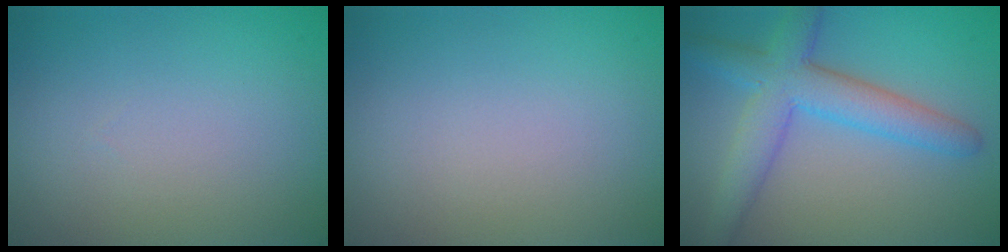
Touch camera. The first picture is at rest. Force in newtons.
{"total": 0.0}
{"total": 5.9, "press": 5.9, "slide": 0.1}